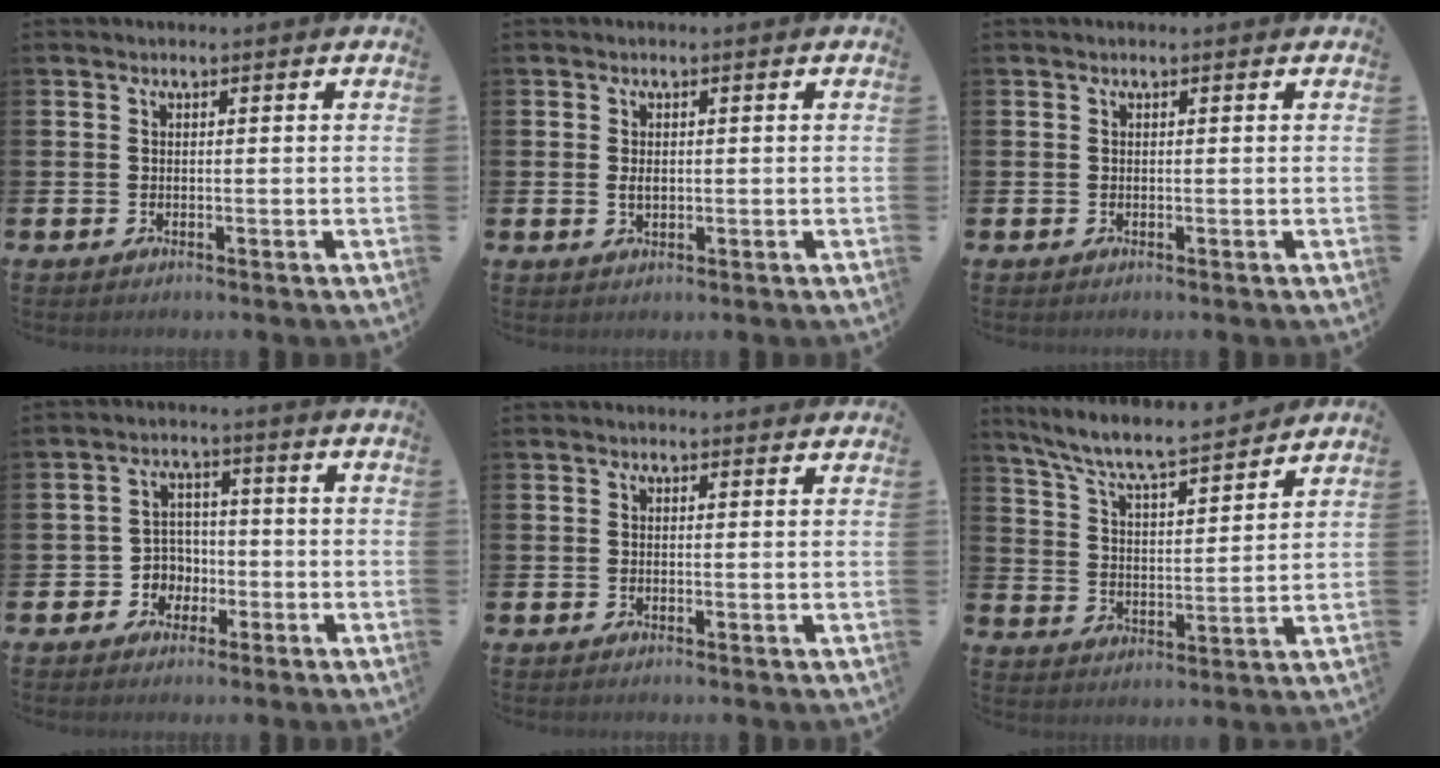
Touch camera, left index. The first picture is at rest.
{"total": 1.3, "force": [0.1, 0.8, 1.0], "torque": [-0.014, 0.004, -0.001]}
{"total": 0.0}
{"total": 3.8, "force": [-1.2, 3.6, 0.6], "torque": [-0.019, -0.002, -0.031]}
{"total": 0.6, "force": [0.6, 0.1, 0.1], "torque": [0.007, -0.003, 0.008]}
{"total": 8.0, "force": [7.4, 0.7, 2.8], "torque": [-0.090, -0.055, 0.129]}